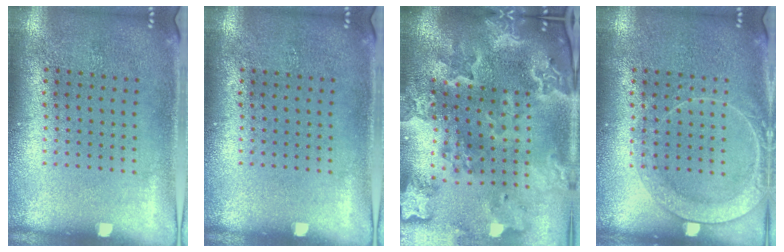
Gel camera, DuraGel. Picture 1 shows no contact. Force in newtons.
{"total": 0.0}
{"total": 4.5, "press": 3.7, "slide": 2.7}
{"total": 2.3, "press": 2.3, "slide": 0.3}